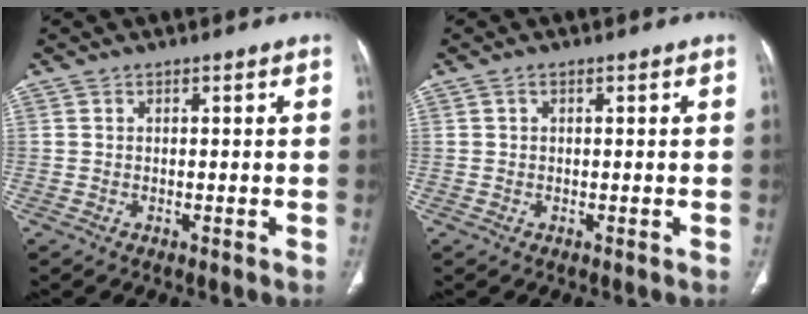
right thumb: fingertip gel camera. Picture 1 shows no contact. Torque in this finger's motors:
{"motor_torque": [-0.10, -0.29, 0.01, 0.41, -0.09]}